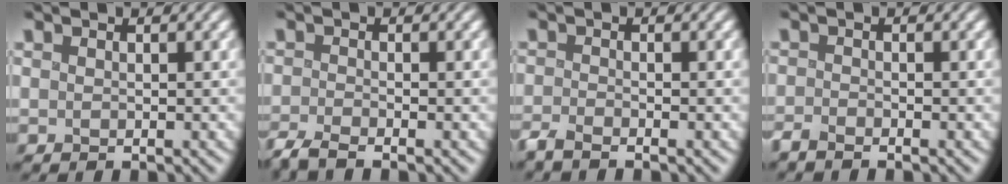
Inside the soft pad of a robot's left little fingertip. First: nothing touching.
{"total": 2.7, "force": [-2.3, 0.2, 1.4], "torque": [-0.022, -0.007, -0.053]}
{"total": 2.0, "force": [-1.8, 0.1, 0.8], "torque": [-0.014, -0.007, -0.042]}
{"total": 1.7, "force": [-1.6, 0.1, 0.4], "torque": [-0.007, -0.005, -0.037]}